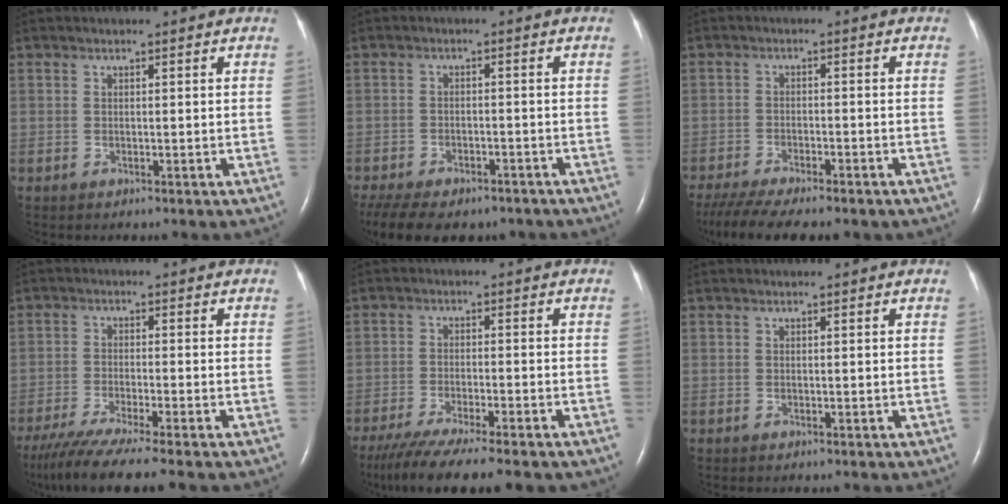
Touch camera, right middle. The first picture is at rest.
{"total": 15.9, "force": [-11.9, 7.4, 7.4], "torque": [-0.186, -0.013, -0.160]}
{"total": 13.6, "force": [-11.1, 3.0, 7.2], "torque": [-0.137, -0.020, -0.167]}
{"total": 11.1, "force": [-9.1, -0.7, 6.2], "torque": [-0.093, -0.035, -0.147]}
{"total": 12.9, "force": [-10.5, 0.9, 7.4], "torque": [-0.122, -0.034, -0.166]}
{"total": 0.0}